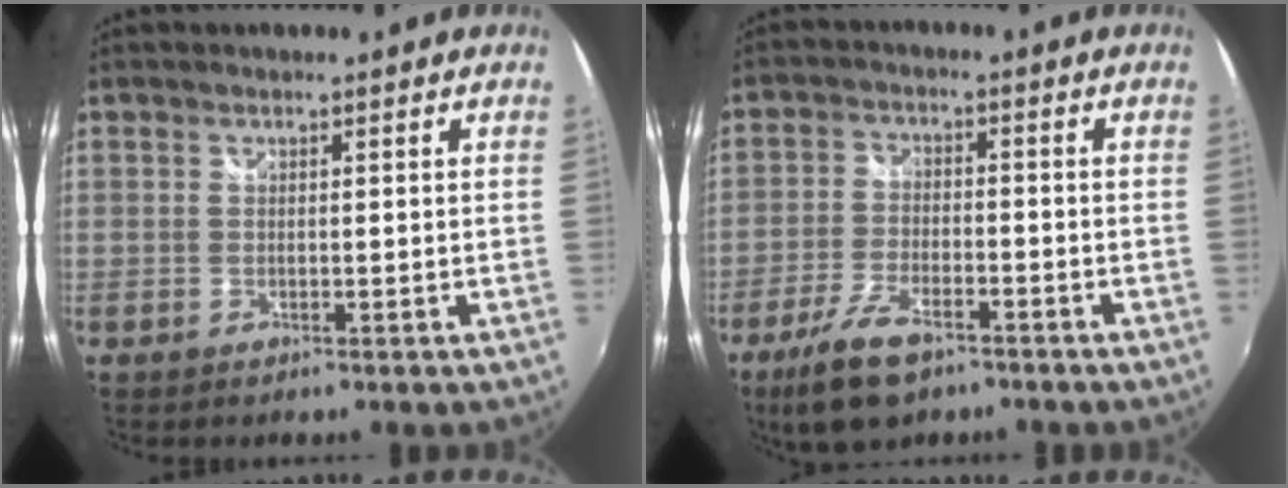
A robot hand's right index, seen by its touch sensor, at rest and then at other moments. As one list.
[{"total": 9.9, "force": [-6.6, 4.1, 6.2], "torque": [-0.151, -0.017, -0.124]}]